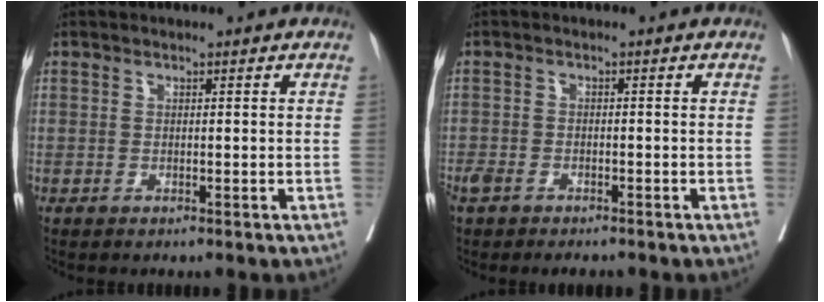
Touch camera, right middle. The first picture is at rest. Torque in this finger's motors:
{"motor_torque": [0.14, -0.06, 0.10, 0.07]}